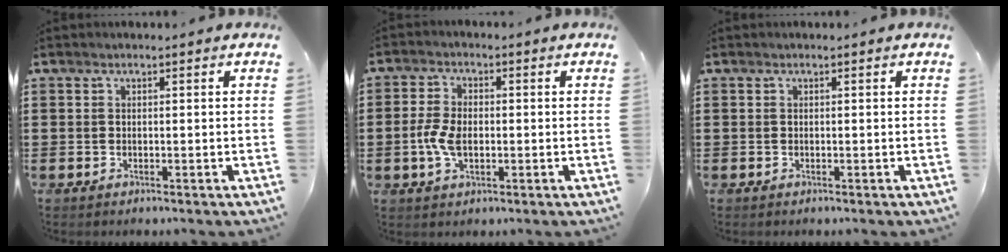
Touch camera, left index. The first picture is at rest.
{"total": 5.1, "force": [-0.7, 2.9, 4.1], "torque": [-0.096, 0.000, -0.018]}
{"total": 0.0}